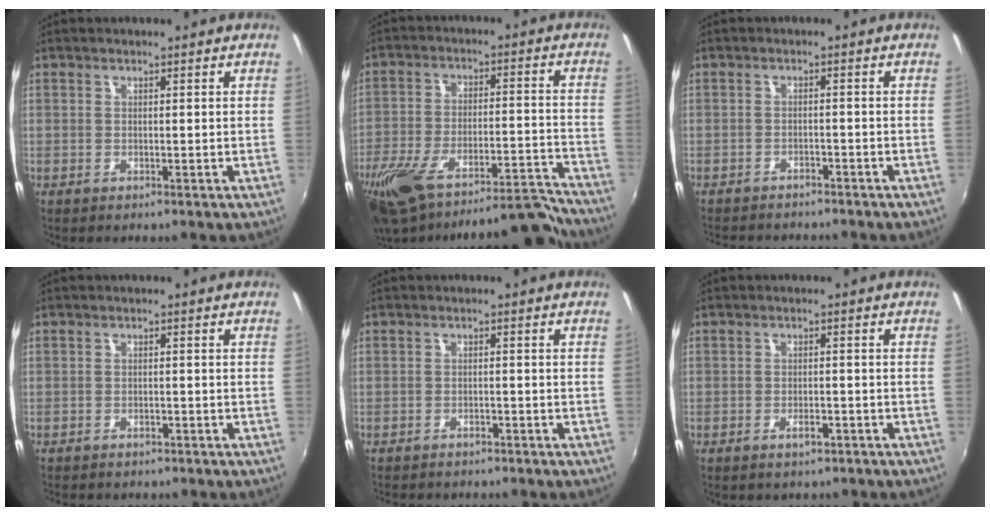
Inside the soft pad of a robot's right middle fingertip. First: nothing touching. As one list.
[{"total": 20.5, "force": [-18.0, 3.8, 9.0], "torque": [-0.169, -0.011, -0.274]}, {"total": 6.9, "force": [-6.3, 1.9, 2.1], "torque": [-0.058, -0.010, -0.090]}, {"total": 4.0, "force": [-3.6, 1.3, 1.3], "torque": [-0.035, -0.010, -0.053]}, {"total": 5.2, "force": [-4.7, 1.5, 1.6], "torque": [-0.047, -0.011, -0.069]}, {"total": 2.4, "force": [-2.0, 1.0, 1.1], "torque": [-0.022, 0.002, -0.024]}]